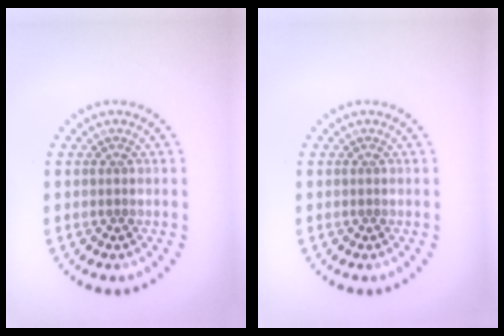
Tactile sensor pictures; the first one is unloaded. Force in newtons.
{"total": 0.0}